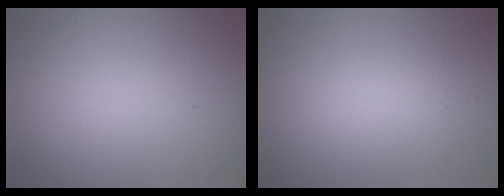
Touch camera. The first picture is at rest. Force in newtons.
{"total": 2.2, "press": 2.2, "slide": 0.3}